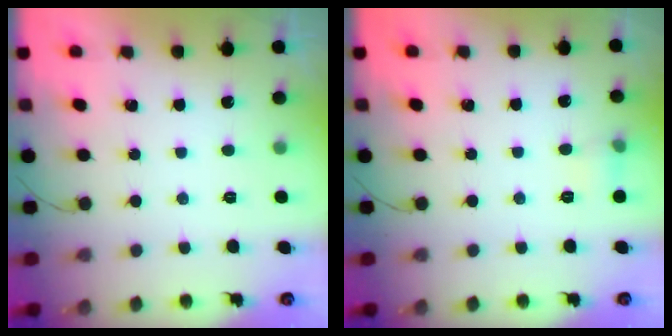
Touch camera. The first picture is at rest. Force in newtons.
{"total": 5.0, "press": 4.7, "slide": 1.7}